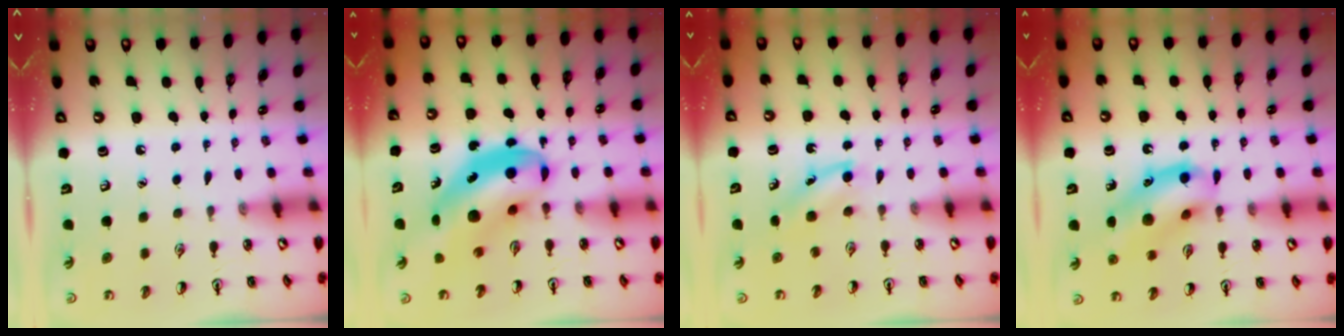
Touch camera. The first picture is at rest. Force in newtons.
{"total": 10.3, "press": 9.9, "slide": 3.0}
{"total": 4.1, "press": 3.9, "slide": 1.2}
{"total": 14.2, "press": 13.8, "slide": 3.3}